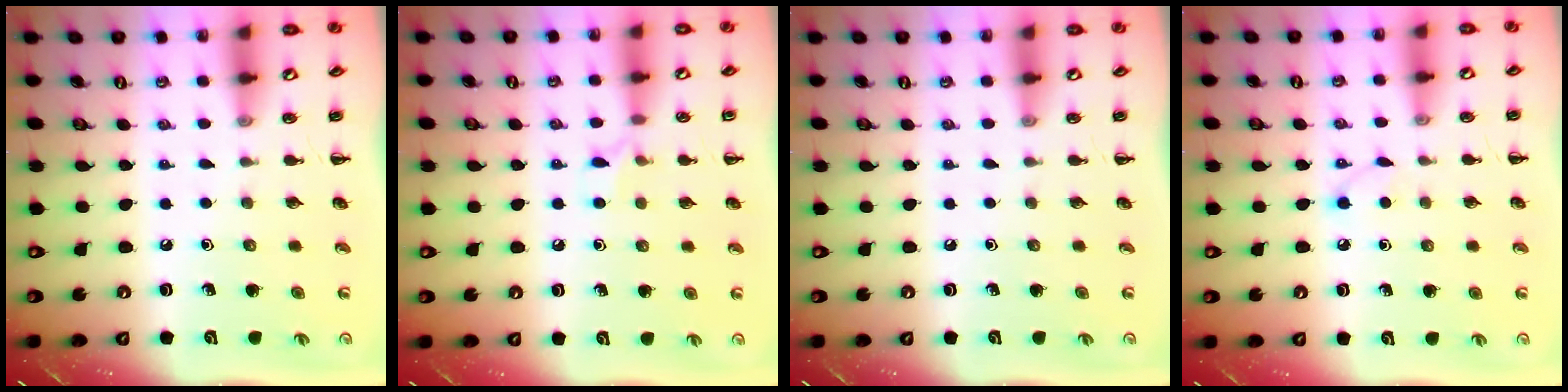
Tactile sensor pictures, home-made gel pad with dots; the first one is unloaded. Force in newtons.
{"total": 5.0, "press": 4.7, "slide": 1.6}
{"total": 0.0}
{"total": 2.7, "press": 2.5, "slide": 0.9}